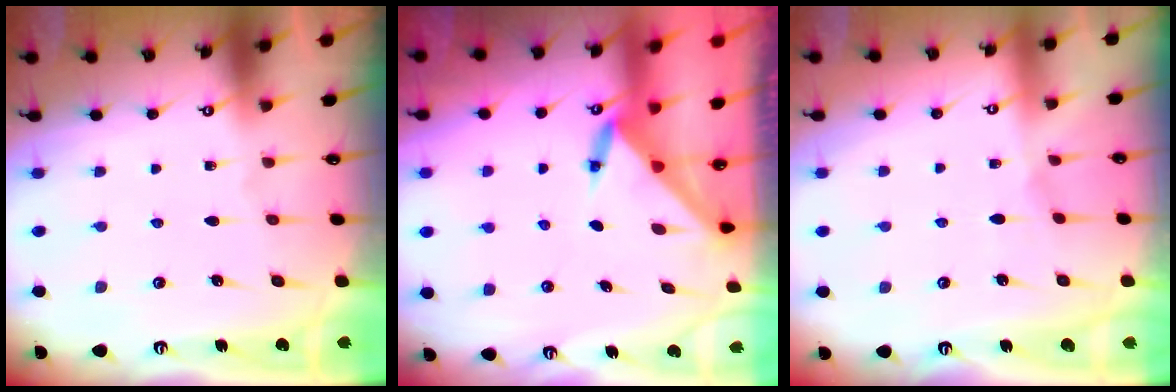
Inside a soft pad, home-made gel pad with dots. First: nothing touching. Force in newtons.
{"total": 3.4, "press": 3.4, "slide": 0.3}
{"total": 3.7, "press": 3.6, "slide": 0.5}